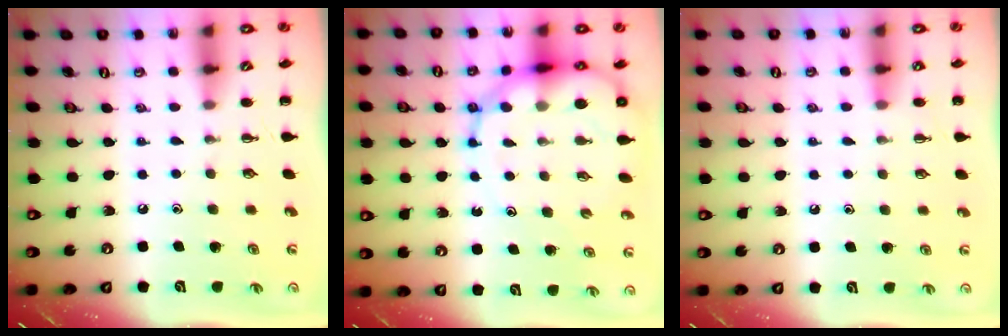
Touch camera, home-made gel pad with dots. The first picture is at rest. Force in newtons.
{"total": 15.1, "press": 14.7, "slide": 3.7}
{"total": 3.9, "press": 3.7, "slide": 1.2}